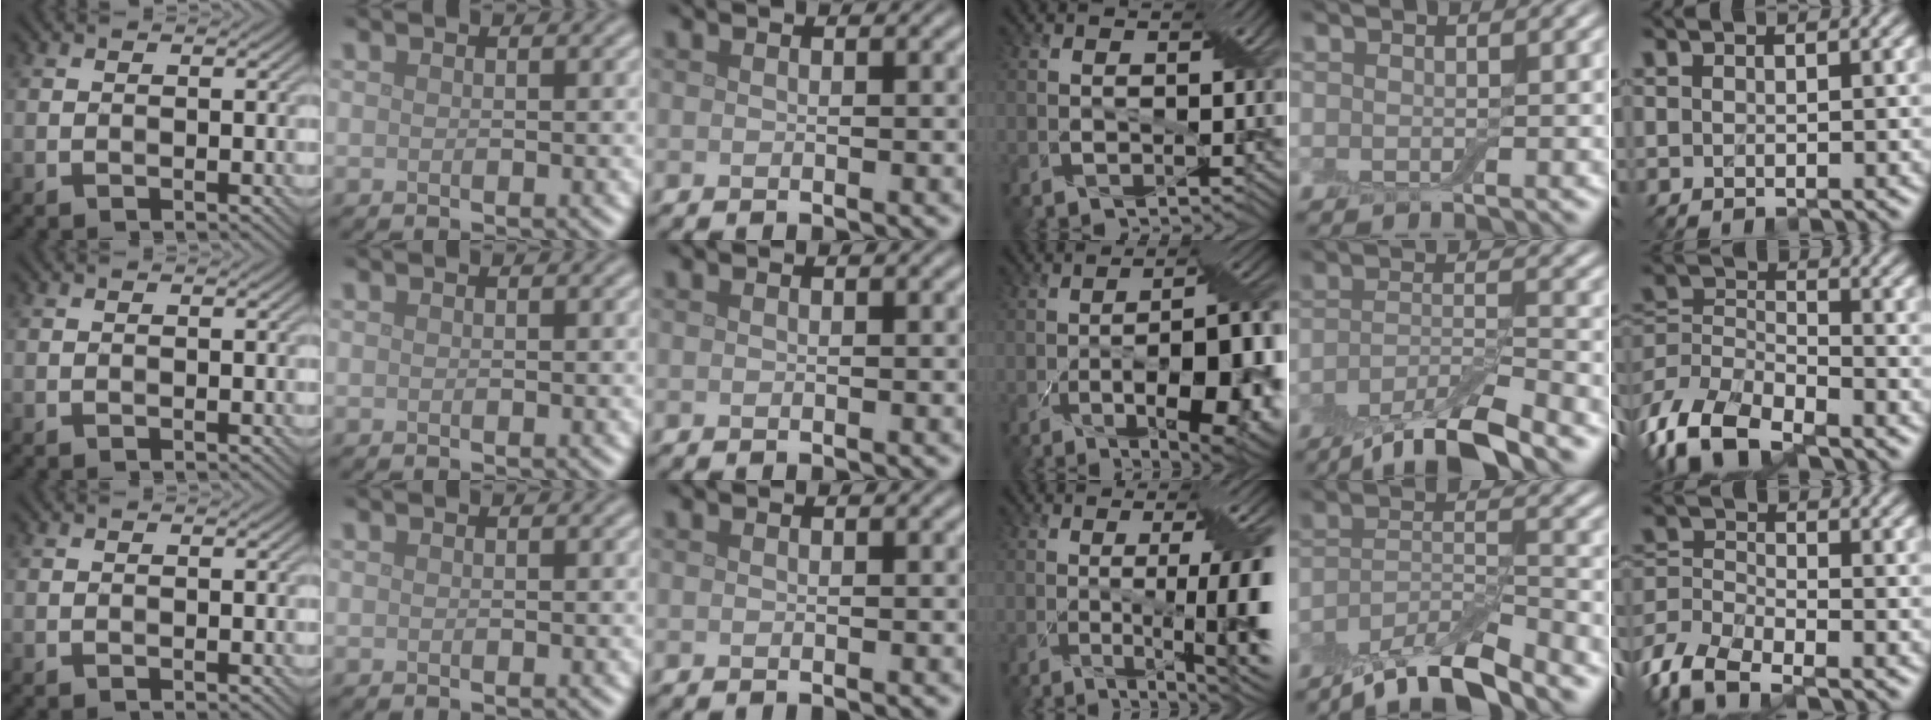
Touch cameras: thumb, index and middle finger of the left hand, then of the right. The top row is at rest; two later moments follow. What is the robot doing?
{"motion": "insert", "object": "drawer"}